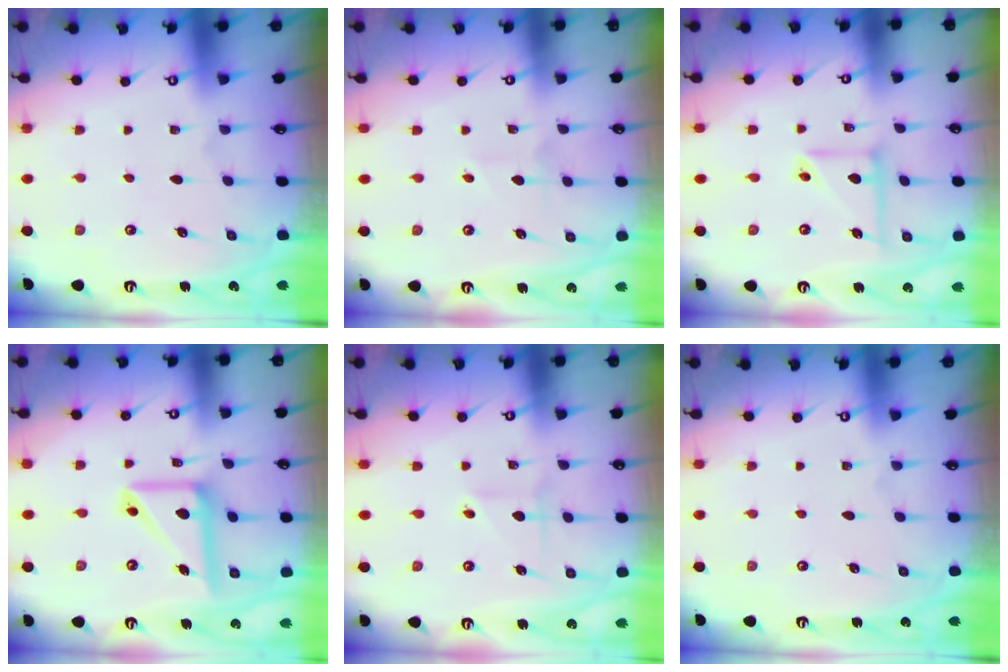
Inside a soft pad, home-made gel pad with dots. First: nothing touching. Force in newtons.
{"total": 2.1, "press": 2.1, "slide": 0.2}
{"total": 7.8, "press": 7.8, "slide": 0.5}
{"total": 13.7, "press": 13.6, "slide": 2.2}
{"total": 1.9, "press": 1.9, "slide": 0.2}
{"total": 0.0}